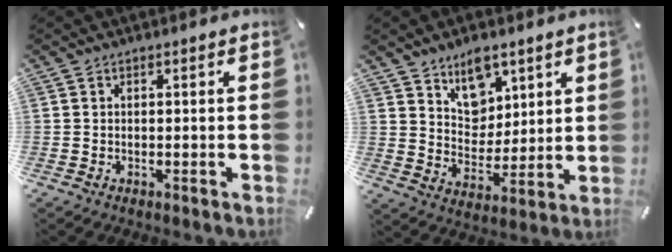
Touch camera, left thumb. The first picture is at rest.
{"total": 9.8, "force": [6.6, 6.9, 2.6], "torque": [-0.031, -0.049, 0.120]}